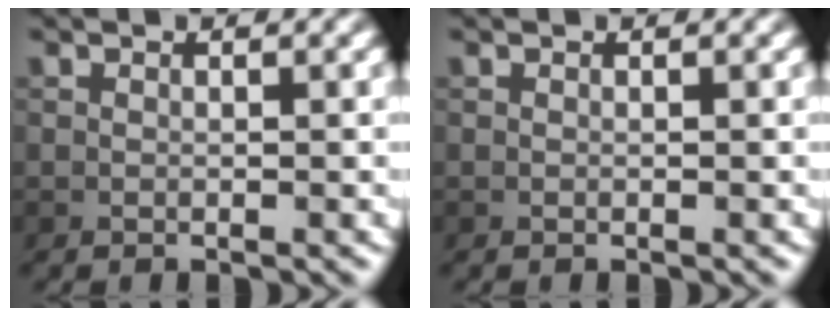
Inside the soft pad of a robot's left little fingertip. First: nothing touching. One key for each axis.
{"total": 0.0}